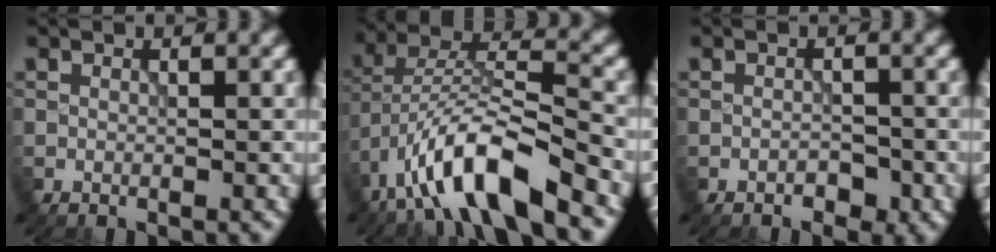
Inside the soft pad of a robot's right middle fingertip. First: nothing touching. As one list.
[{"total": 10.1, "force": [-6.1, 2.9, 7.6], "torque": [-0.131, 0.013, -0.113]}, {"total": 1.0, "force": [-0.7, 0.6, 0.4], "torque": [-0.004, 0.003, -0.010]}]